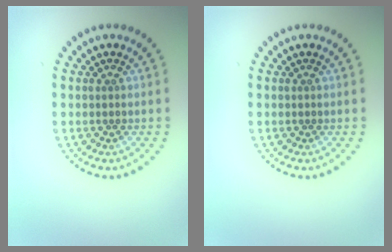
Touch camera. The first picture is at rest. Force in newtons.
{"total": 0.0}